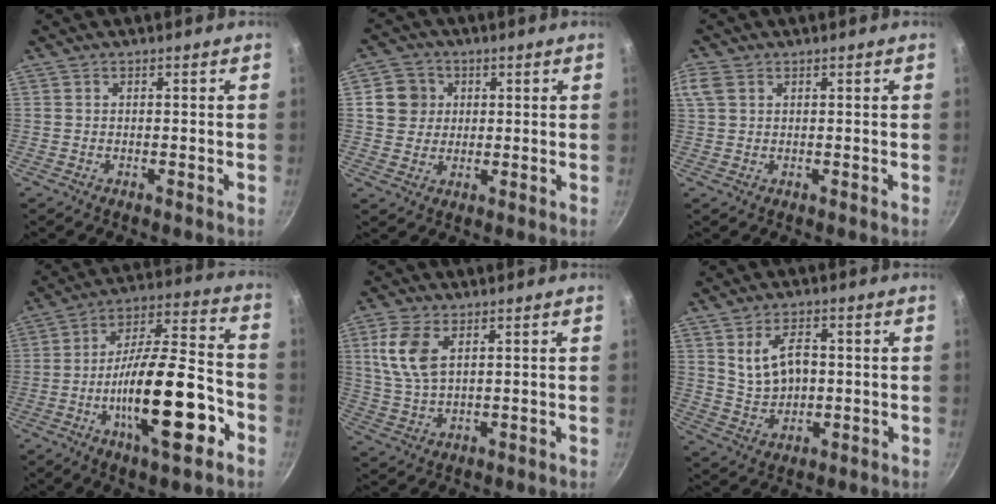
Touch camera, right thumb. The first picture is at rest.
{"total": 6.7, "force": [1.5, 6.2, 1.9], "torque": [0.000, 0.007, 0.021]}
{"total": 3.6, "force": [1.4, 2.4, 2.2], "torque": [-0.047, 0.006, 0.029]}
{"total": 21.0, "force": [-7.4, 6.8, 18.4], "torque": [-0.282, 0.045, -0.128]}
{"total": 9.0, "force": [3.2, 5.0, 6.8], "torque": [-0.135, -0.010, 0.069]}
{"total": 8.4, "force": [1.7, 5.4, 6.2], "torque": [-0.095, -0.008, 0.040]}